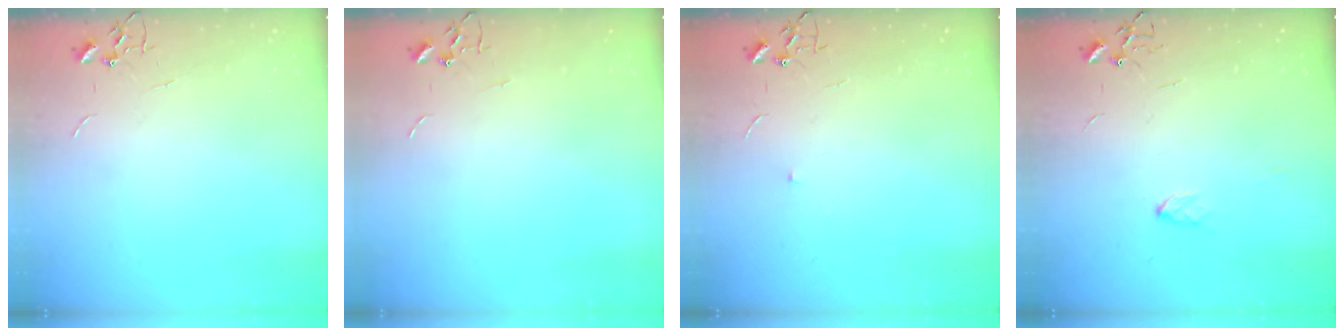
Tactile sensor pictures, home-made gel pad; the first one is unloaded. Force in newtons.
{"total": 0.0}
{"total": 4.0, "press": 3.8, "slide": 1.2}
{"total": 3.6, "press": 3.6, "slide": 0.6}